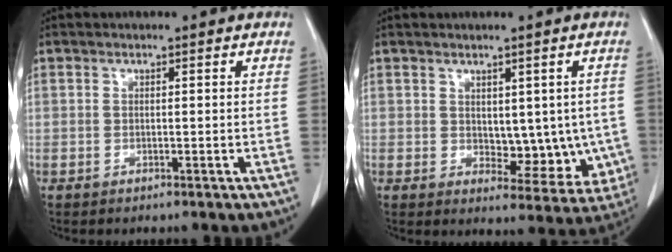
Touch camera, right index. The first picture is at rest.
{"total": 5.0, "force": [-0.3, 3.1, 3.9], "torque": [-0.027, -0.001, 0.005]}